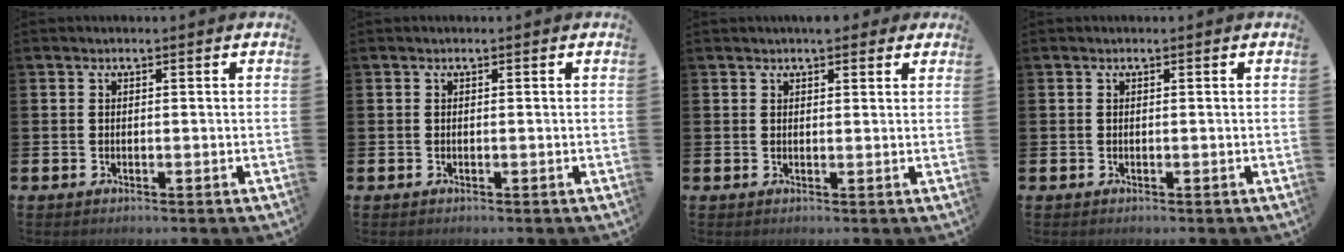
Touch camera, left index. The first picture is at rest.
{"total": 0.0}
{"total": 2.3, "force": [2.1, 0.8, 0.5], "torque": [-0.002, -0.004, 0.036]}
{"total": 0.0}